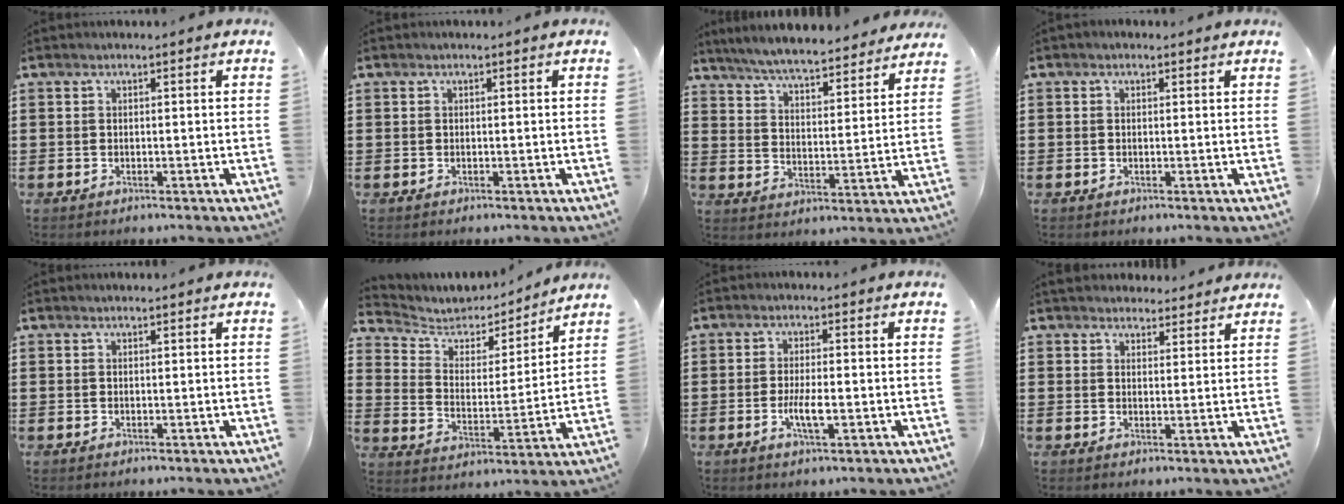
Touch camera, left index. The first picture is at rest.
{"total": 0.0}
{"total": 6.0, "force": [5.9, -0.2, 1.3], "torque": [-0.053, -0.039, 0.101]}
{"total": 0.8, "force": [0.0, 0.8, 0.2], "torque": [-0.005, 0.006, -0.001]}
{"total": 0.0}
{"total": 4.6, "force": [4.0, 2.2, 0.9], "torque": [-0.047, -0.030, 0.063]}
{"total": 4.2, "force": [-1.1, 0.9, 3.9], "torque": [-0.079, -0.004, -0.023]}
{"total": 3.3, "force": [3.1, 1.4, -0.1], "torque": [-0.001, -0.005, 0.057]}